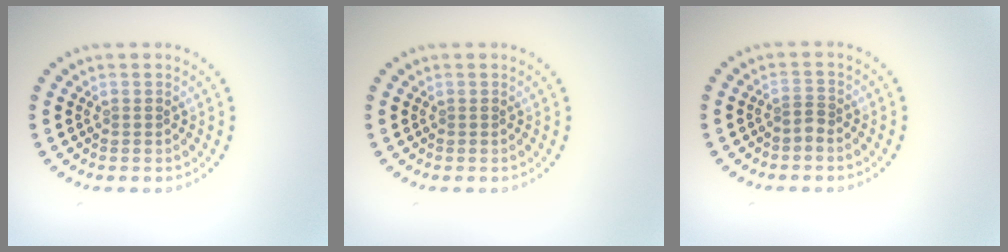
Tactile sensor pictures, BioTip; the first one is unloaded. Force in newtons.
{"total": 0.0}
{"total": 1.0, "press": 0.6, "slide": 0.8}